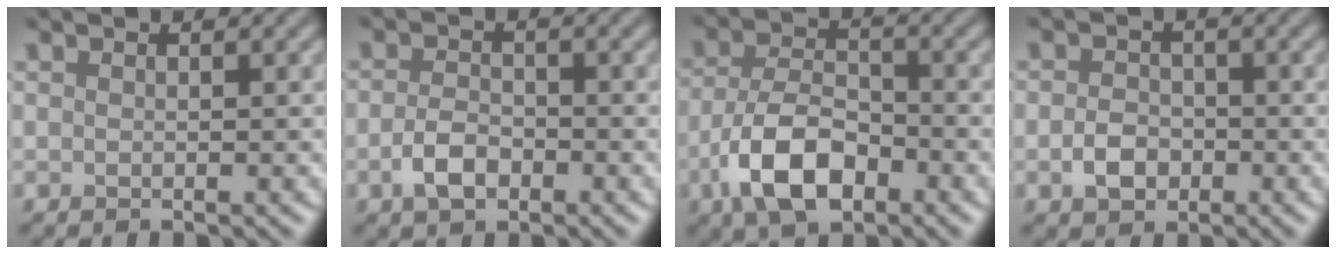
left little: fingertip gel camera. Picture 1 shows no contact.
{"total": 2.8, "force": [-1.3, 1.6, 1.8], "torque": [-0.035, 0.001, -0.030]}
{"total": 7.0, "force": [-3.4, 3.6, 4.9], "torque": [-0.097, -0.002, -0.072]}
{"total": 2.7, "force": [-1.0, 2.1, 1.5], "torque": [-0.025, 0.000, -0.025]}